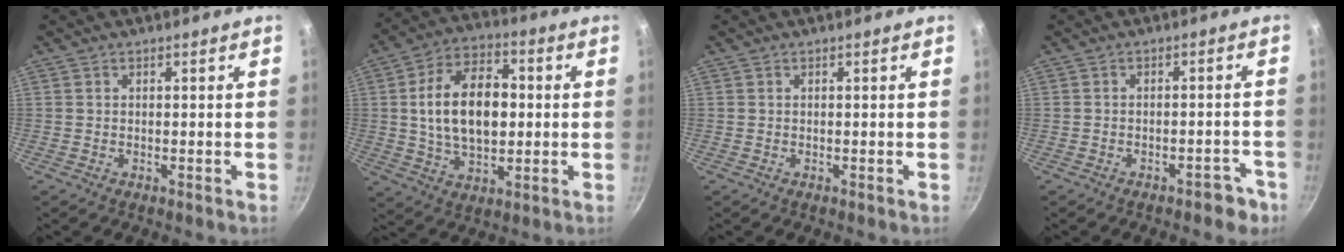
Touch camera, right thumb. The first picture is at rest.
{"total": 16.4, "force": [1.3, 9.8, 13.0], "torque": [-0.203, 0.014, 0.020]}
{"total": 0.0}
{"total": 4.2, "force": [-3.0, 1.9, 2.1], "torque": [-0.017, 0.032, -0.035]}